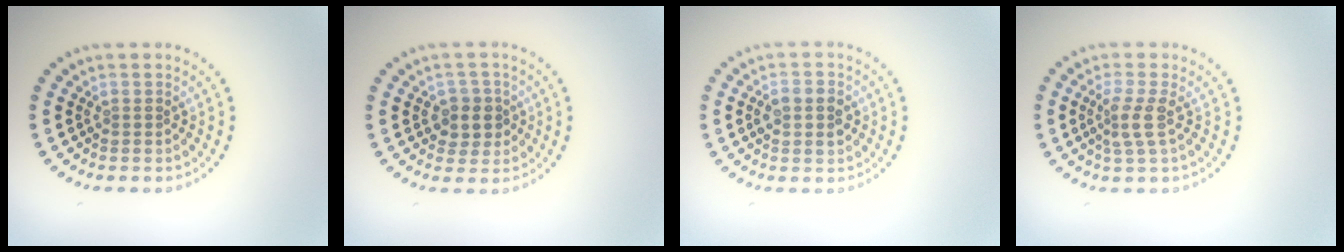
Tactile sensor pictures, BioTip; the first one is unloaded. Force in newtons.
{"total": 2.5, "press": 2.3, "slide": 0.8}
{"total": 2.8, "press": 2.8, "slide": 0.1}
{"total": 2.3, "press": 1.7, "slide": 1.6}